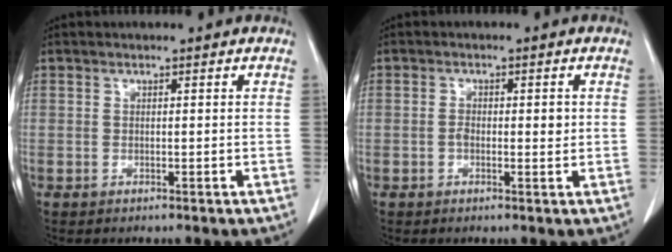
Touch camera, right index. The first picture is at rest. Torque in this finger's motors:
{"motor_torque": [-0.11, 0.17, 0.01, 0.01]}